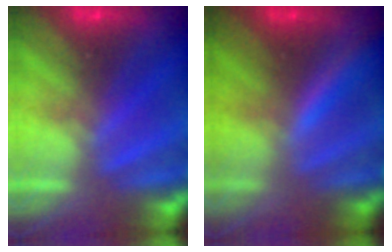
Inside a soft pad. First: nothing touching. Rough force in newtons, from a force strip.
{"total": 1.7}